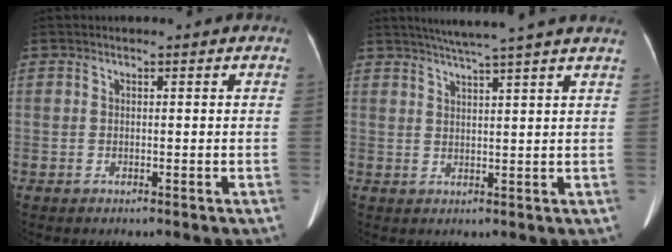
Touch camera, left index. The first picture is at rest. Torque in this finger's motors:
{"motor_torque": [0.76, -1.04, 0.02, 0.04]}